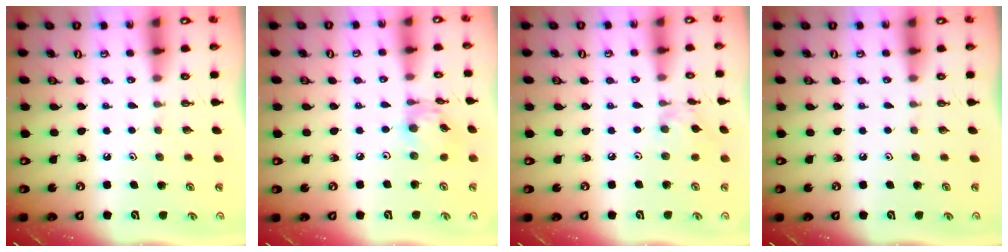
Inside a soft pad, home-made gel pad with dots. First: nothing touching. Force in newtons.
{"total": 10.6, "press": 10.6, "slide": 0.9}
{"total": 3.9, "press": 3.9, "slide": 0.4}
{"total": 0.0}